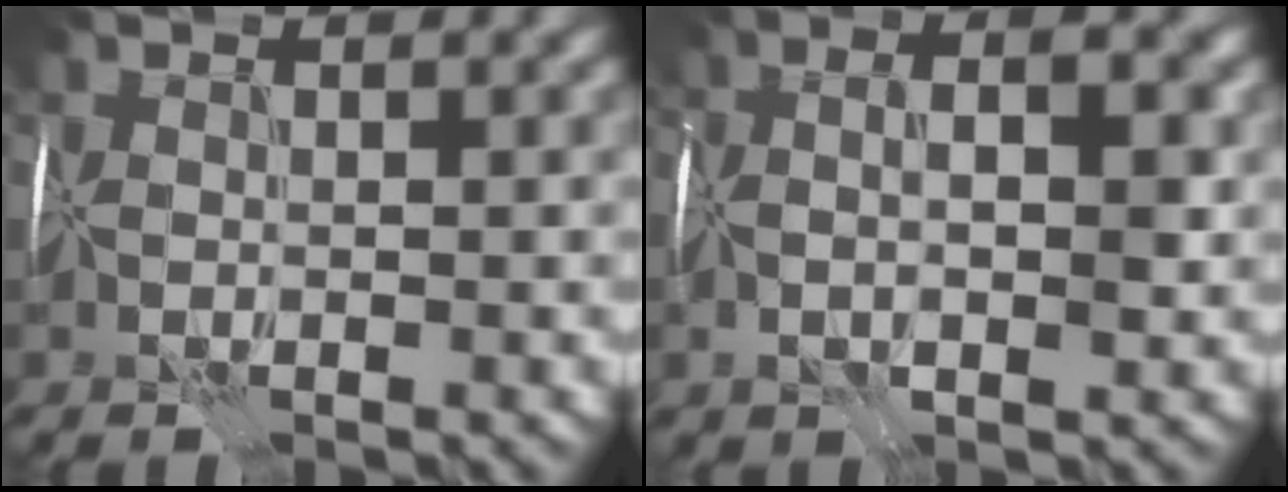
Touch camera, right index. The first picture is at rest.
{"total": 4.3, "force": [-0.3, 1.7, 3.9], "torque": [-0.064, -0.002, -0.006]}